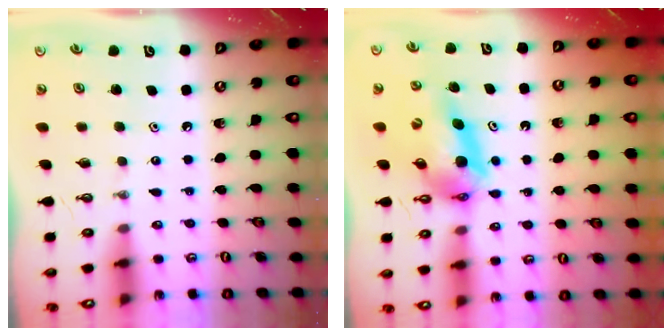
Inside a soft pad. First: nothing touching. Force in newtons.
{"total": 11.0, "press": 10.9, "slide": 1.1}